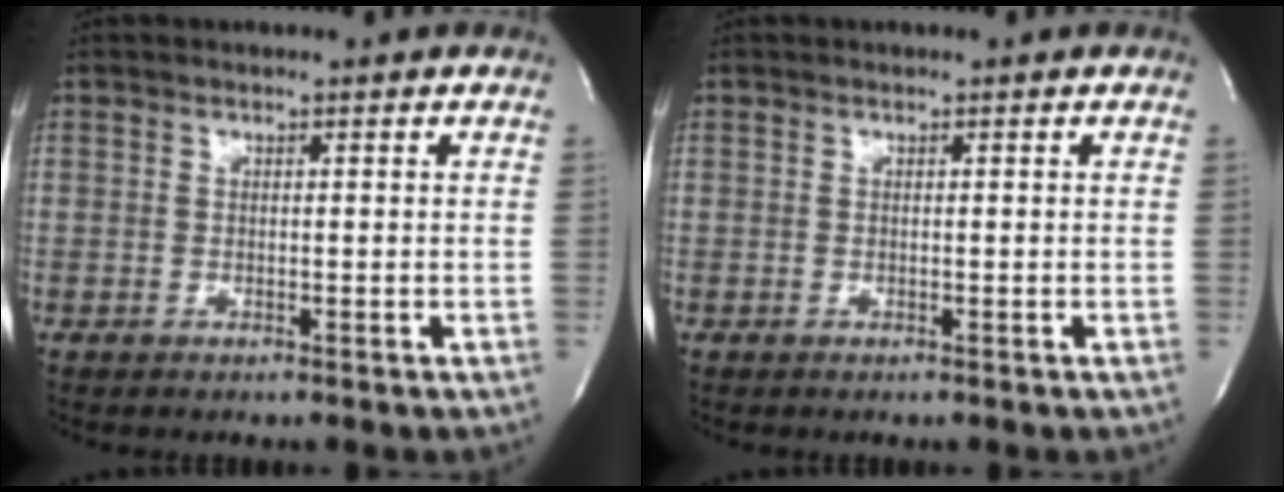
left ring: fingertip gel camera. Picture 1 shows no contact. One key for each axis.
{"total": 0.0}